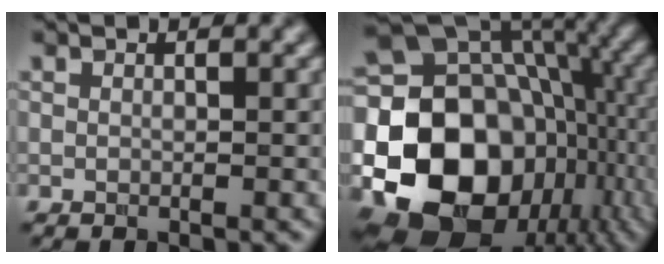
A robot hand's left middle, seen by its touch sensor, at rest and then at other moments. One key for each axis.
{"total": 18.6, "fx": -4.3, "fy": 14.6, "fz": 10.6, "tx": -0.188, "ty": -0.014, "tz": -0.064}